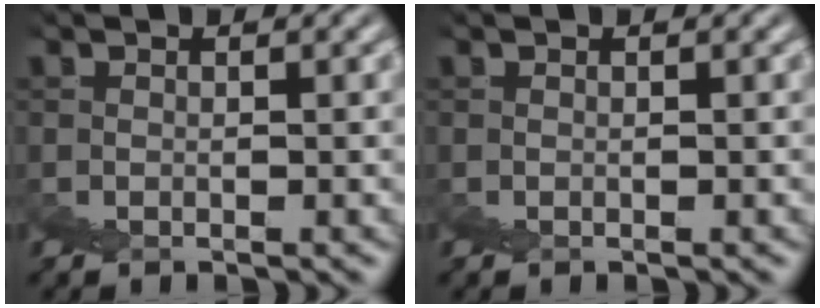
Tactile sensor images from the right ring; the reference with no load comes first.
{"total": 0.0}